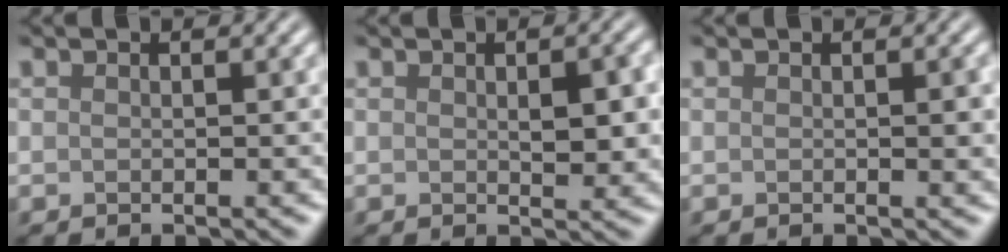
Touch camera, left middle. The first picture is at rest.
{"total": 3.0, "force": [0.2, 1.4, 2.7], "torque": [-0.038, -0.003, 0.006]}
{"total": 0.9, "force": [0.1, 0.1, 0.9], "torque": [-0.011, -0.002, 0.001]}